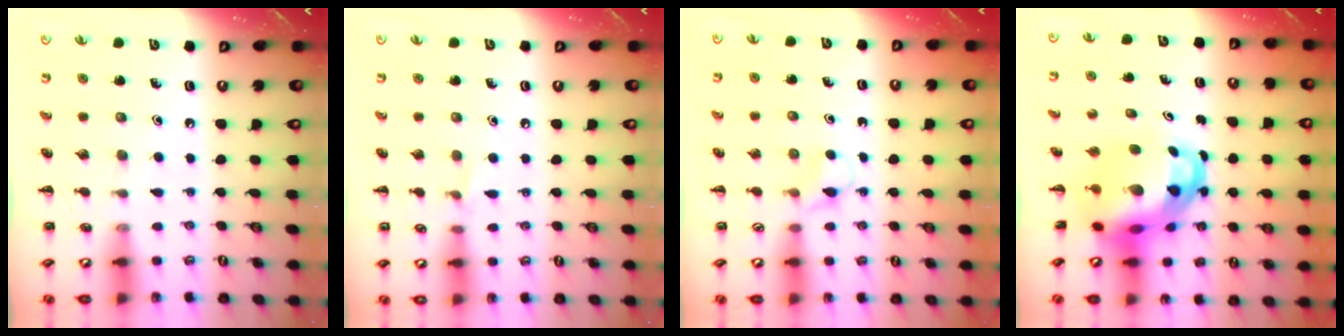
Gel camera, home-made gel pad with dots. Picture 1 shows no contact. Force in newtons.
{"total": 3.7, "press": 3.5, "slide": 1.2}
{"total": 3.7, "press": 3.5, "slide": 1.3}
{"total": 8.0, "press": 7.7, "slide": 2.0}